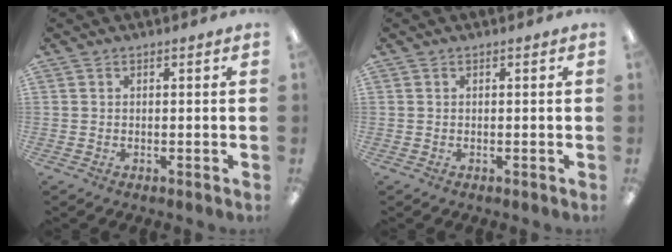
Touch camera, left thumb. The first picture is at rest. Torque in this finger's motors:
{"motor_torque": [0.00, 0.01, 0.00, 0.00, 0.00]}